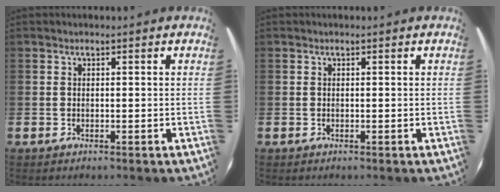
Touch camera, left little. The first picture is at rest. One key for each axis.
{"total": 0.0}